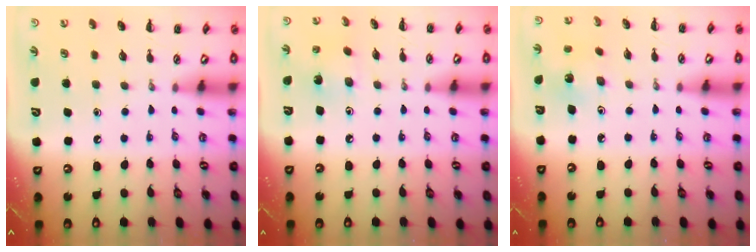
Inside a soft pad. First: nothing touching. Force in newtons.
{"total": 1.4, "press": 1.3, "slide": 0.6}
{"total": 2.6, "press": 2.4, "slide": 0.9}